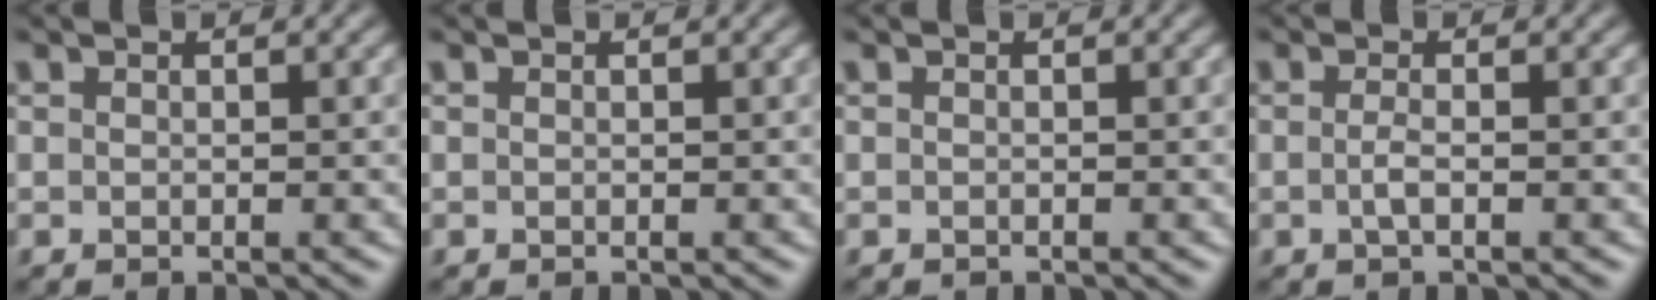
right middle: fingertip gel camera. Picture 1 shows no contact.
{"total": 0.0}
{"total": 0.8, "force": [-0.7, 0.1, 0.1], "torque": [-0.001, -0.008, -0.013]}
{"total": 1.3, "force": [-0.3, 0.3, 1.2], "torque": [-0.026, -0.002, -0.008]}